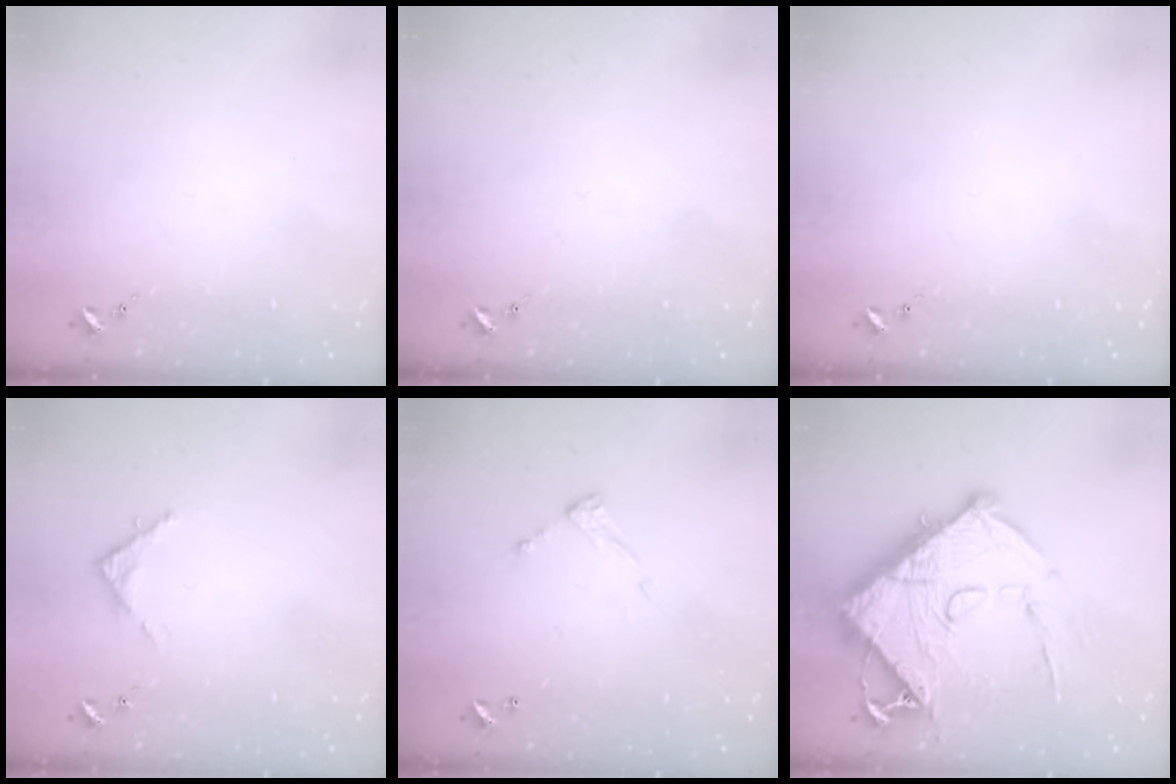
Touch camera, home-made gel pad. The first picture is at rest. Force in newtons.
{"total": 0.0}
{"total": 0.0}
{"total": 3.3, "press": 3.2, "slide": 0.3}
{"total": 6.4, "press": 6.4, "slide": 0.2}
{"total": 17.9, "press": 17.8, "slide": 2.0}